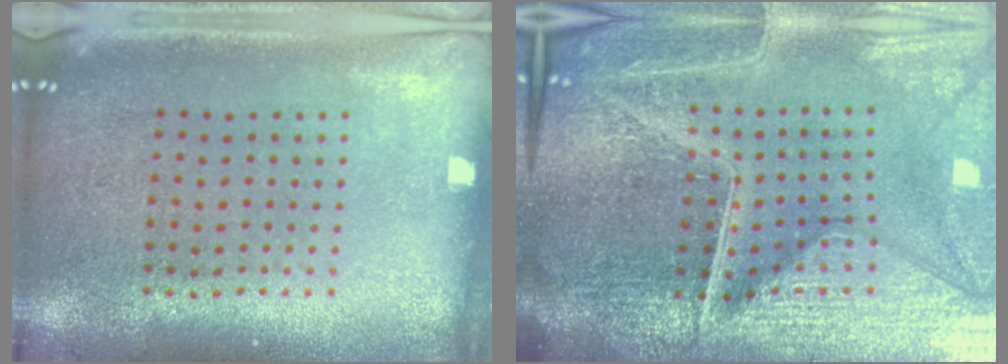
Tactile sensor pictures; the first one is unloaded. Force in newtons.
{"total": 6.8, "press": 6.0, "slide": 3.1}